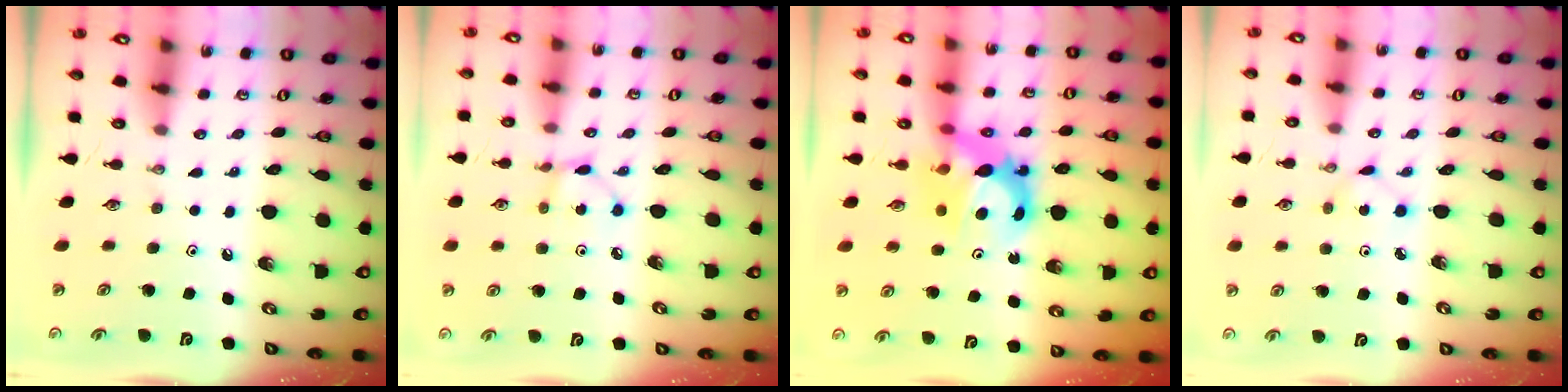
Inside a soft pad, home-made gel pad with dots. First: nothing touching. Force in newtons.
{"total": 4.2, "press": 4.2, "slide": 0.3}
{"total": 8.2, "press": 8.2, "slide": 0.5}
{"total": 2.0, "press": 2.0, "slide": 0.2}